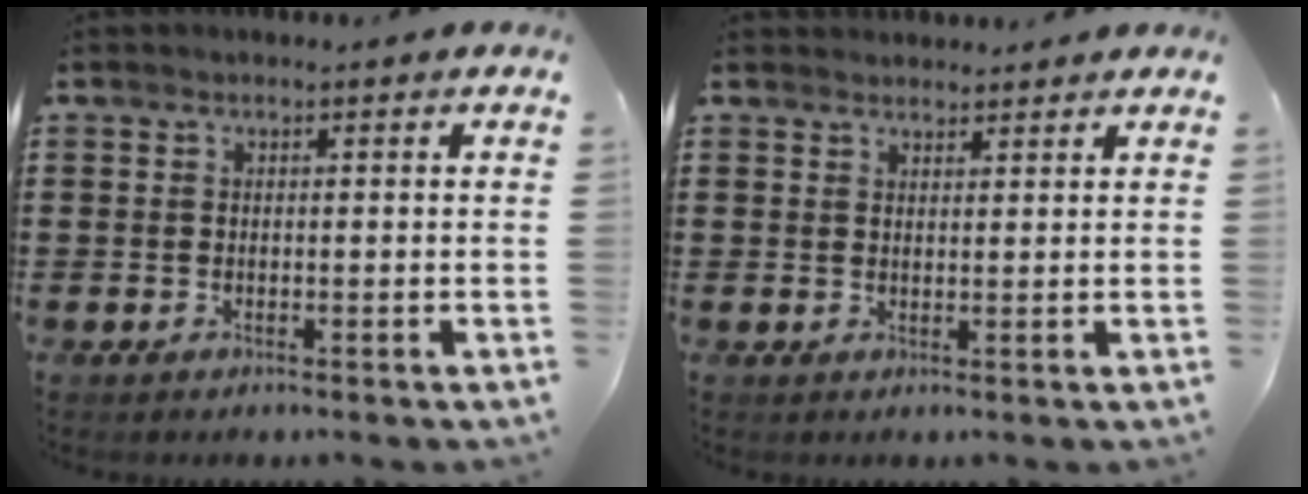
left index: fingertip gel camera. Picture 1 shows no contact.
{"total": 1.9, "force": [1.9, 0.4, 0.0], "torque": [-0.004, 0.000, 0.038]}